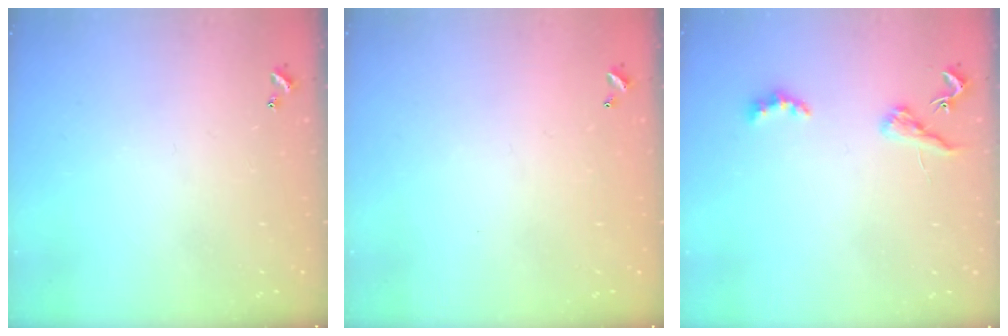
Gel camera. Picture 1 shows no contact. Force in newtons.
{"total": 2.9, "press": 2.9, "slide": 0.1}
{"total": 4.6, "press": 4.6, "slide": 0.6}